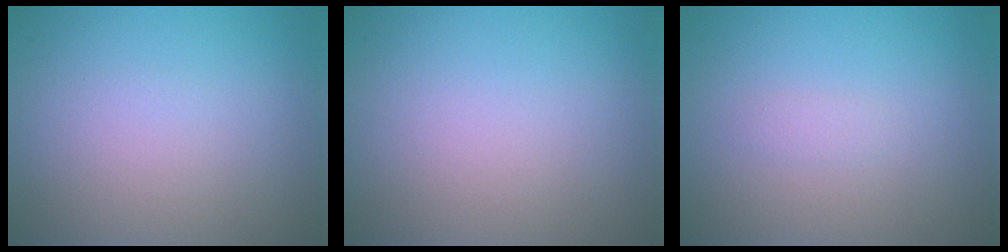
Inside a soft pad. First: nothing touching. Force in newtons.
{"total": 0.0}
{"total": 0.6, "press": 0.6, "slide": 0.0}